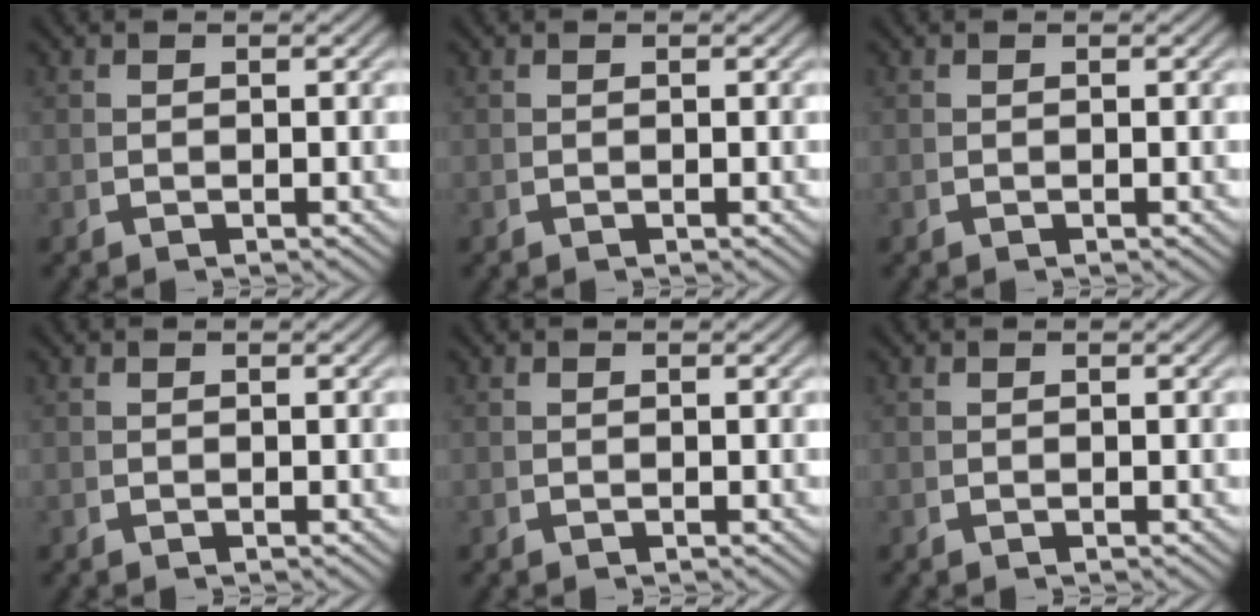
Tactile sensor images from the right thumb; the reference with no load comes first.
{"total": 0.0}
{"total": 0.0}
{"total": 0.0}
{"total": 0.0}
{"total": 0.0}